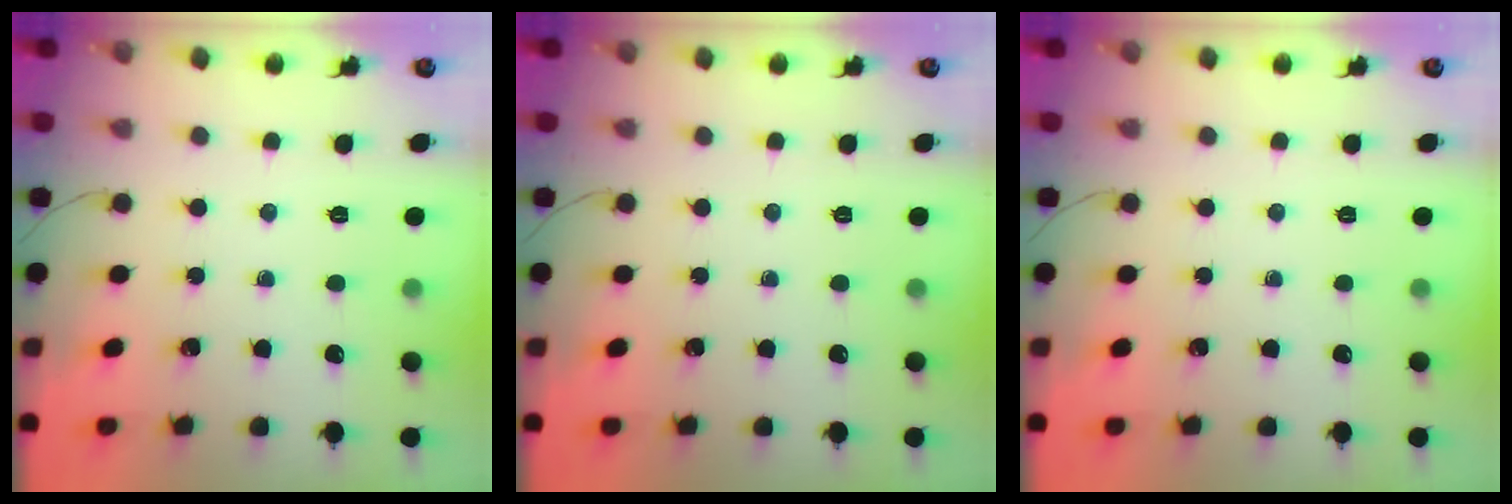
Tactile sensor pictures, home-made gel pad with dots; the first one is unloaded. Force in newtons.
{"total": 0.0}
{"total": 0.0}